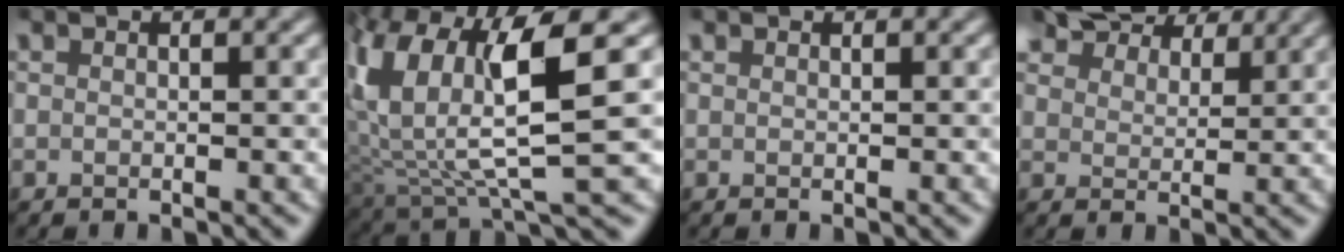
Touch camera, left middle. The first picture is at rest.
{"total": 10.2, "force": [2.7, 3.4, 9.2], "torque": [-0.187, -0.011, 0.049]}
{"total": 0.0}
{"total": 10.5, "force": [8.1, 4.8, 4.6], "torque": [-0.102, 0.000, 0.133]}